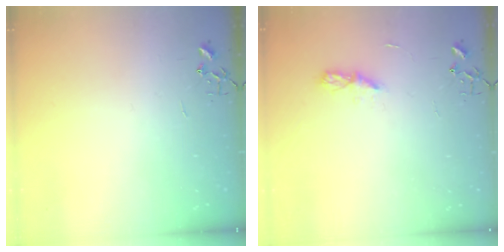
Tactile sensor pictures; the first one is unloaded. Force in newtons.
{"total": 5.1, "press": 5.0, "slide": 0.6}